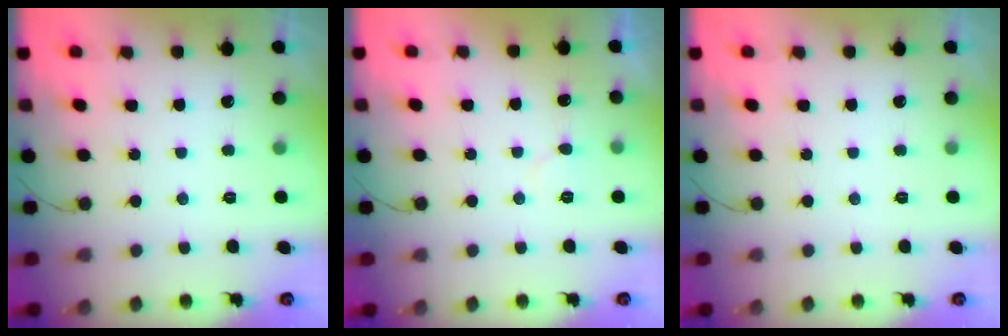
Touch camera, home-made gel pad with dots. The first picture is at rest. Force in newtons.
{"total": 4.6, "press": 4.6, "slide": 0.3}
{"total": 0.0}